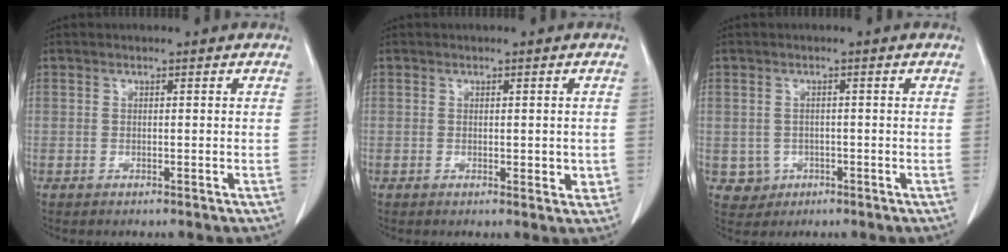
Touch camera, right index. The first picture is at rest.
{"total": 2.6, "force": [0.0, 1.4, 2.1], "torque": [-0.019, -0.002, 0.005]}
{"total": 3.2, "force": [-0.8, 3.1, 0.2], "torque": [0.004, 0.007, -0.008]}